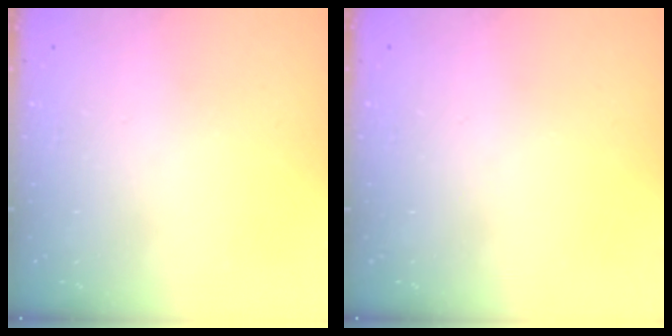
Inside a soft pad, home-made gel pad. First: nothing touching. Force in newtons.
{"total": 0.0}